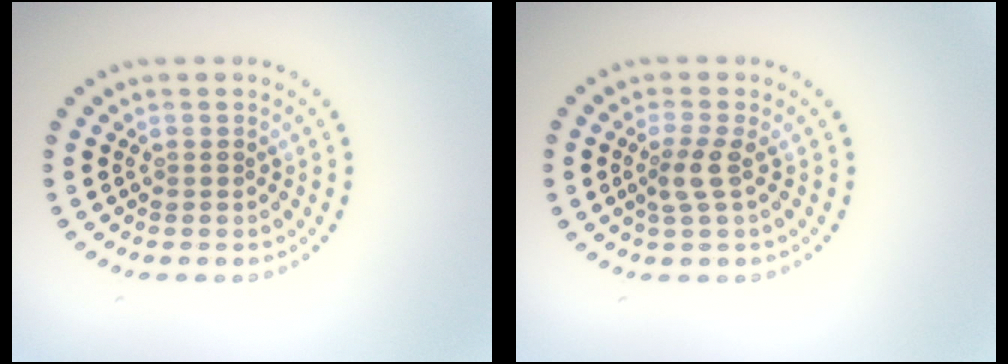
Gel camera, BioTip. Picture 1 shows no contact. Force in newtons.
{"total": 2.0, "press": 1.6, "slide": 1.2}